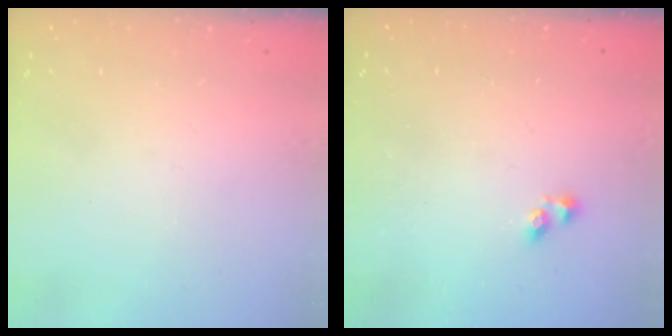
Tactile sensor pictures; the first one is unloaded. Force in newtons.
{"total": 0.9, "press": 0.4, "slide": 0.8}